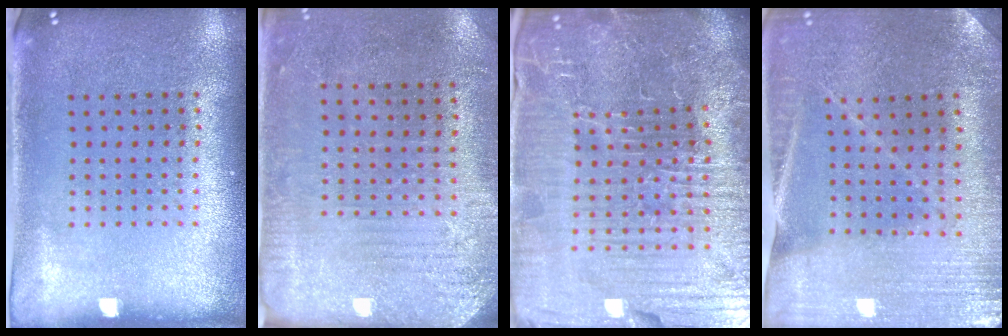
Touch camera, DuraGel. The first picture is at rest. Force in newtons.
{"total": 2.8, "press": 2.4, "slide": 1.4}
{"total": 7.1, "press": 6.4, "slide": 3.1}
{"total": 1.2, "press": 1.2, "slide": 0.1}